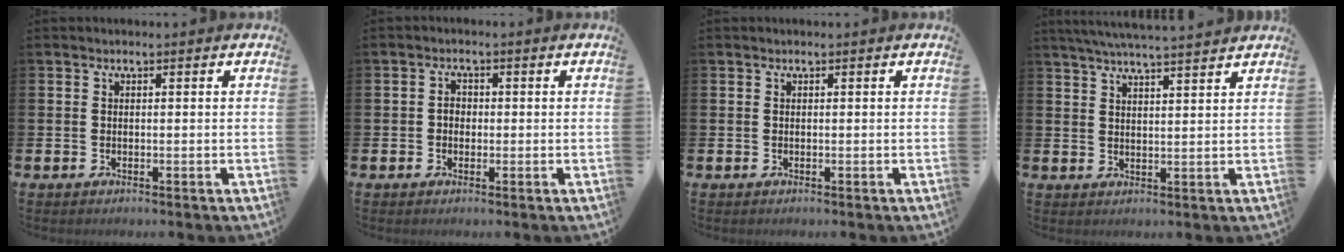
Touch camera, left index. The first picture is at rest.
{"total": 1.8, "force": [-0.1, 1.5, 1.0], "torque": [-0.003, 0.002, -0.008]}
{"total": 0.0}
{"total": 5.1, "force": [5.0, -0.4, 1.3], "torque": [-0.034, -0.022, 0.088]}